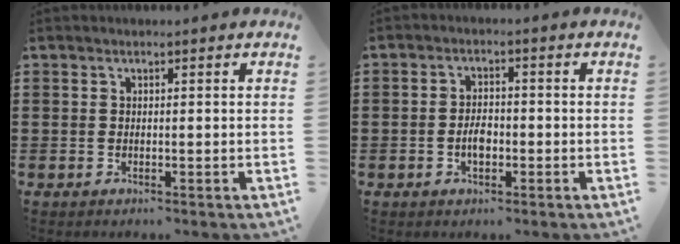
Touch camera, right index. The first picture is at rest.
{"total": 3.1, "force": [-0.8, 1.8, 2.4], "torque": [-0.054, 0.001, -0.017]}